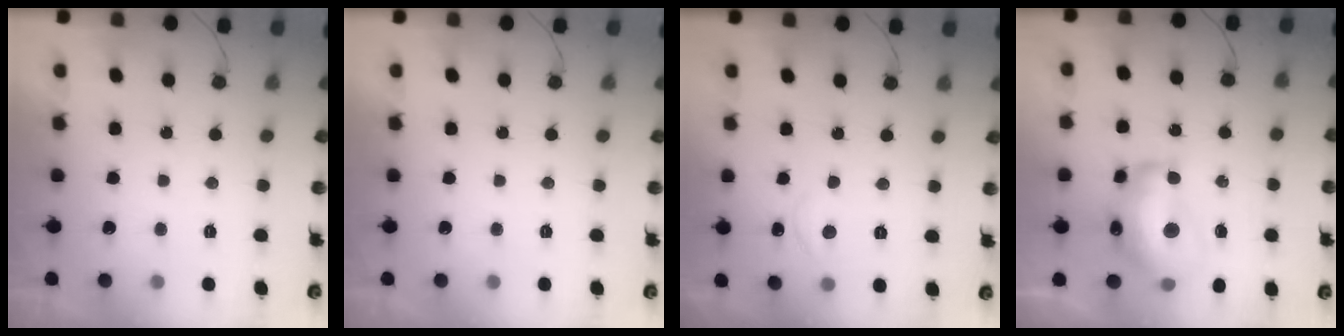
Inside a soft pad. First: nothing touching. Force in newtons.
{"total": 0.0}
{"total": 5.6, "press": 5.6, "slide": 0.3}
{"total": 16.1, "press": 16.0, "slide": 1.5}